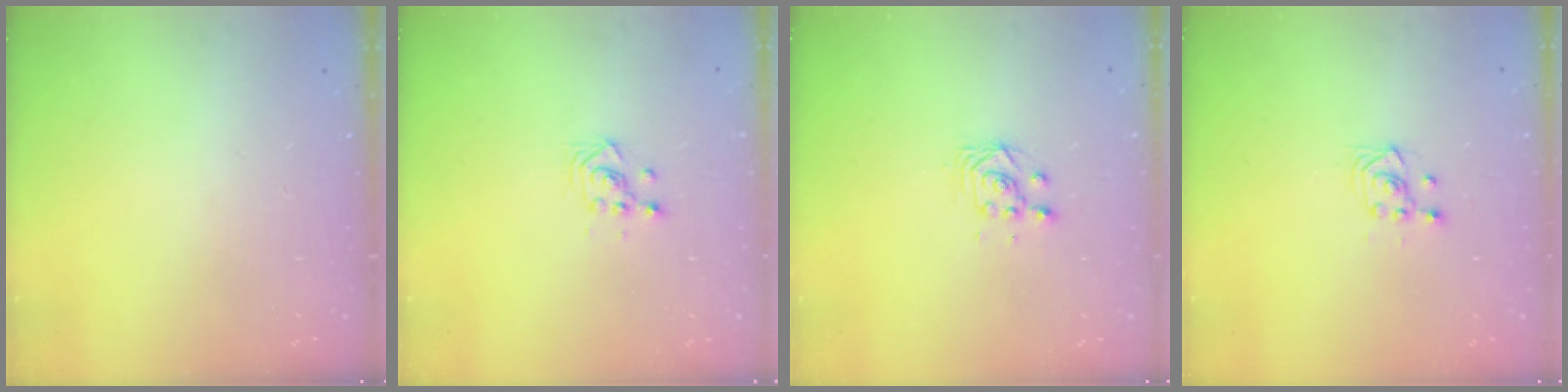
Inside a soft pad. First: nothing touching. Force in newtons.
{"total": 2.9, "press": 2.9, "slide": 0.1}
{"total": 3.0, "press": 3.0, "slide": 0.2}
{"total": 3.6, "press": 3.4, "slide": 1.4}